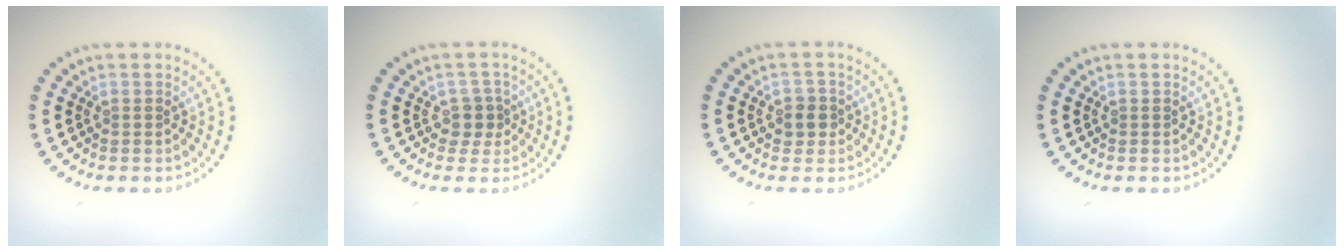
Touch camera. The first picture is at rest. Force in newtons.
{"total": 1.8, "press": 1.4, "slide": 1.1}
{"total": 1.8, "press": 1.7, "slide": 0.8}
{"total": 0.0}